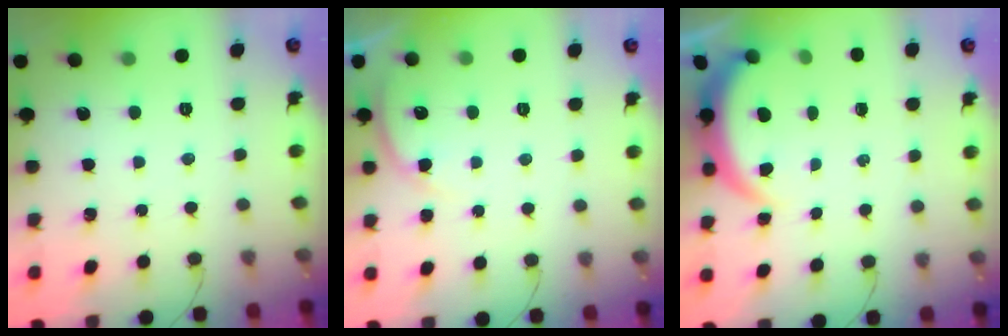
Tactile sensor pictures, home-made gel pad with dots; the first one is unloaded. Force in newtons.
{"total": 4.2, "press": 4.1, "slide": 0.5}
{"total": 3.8, "press": 3.8, "slide": 0.2}